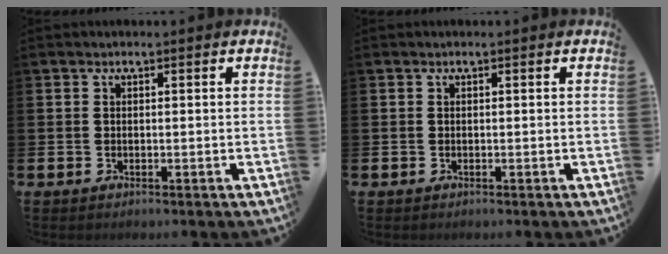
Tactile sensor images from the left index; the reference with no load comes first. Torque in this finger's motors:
{"motor_torque": [-0.02, 0.01, 0.03, 0.00]}